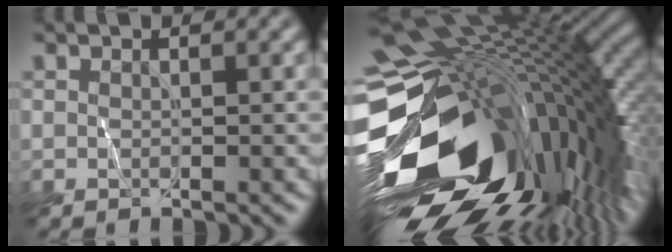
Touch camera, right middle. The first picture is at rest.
{"total": 18.9, "force": [-4.1, 10.7, 15.0], "torque": [-0.274, -0.048, -0.043]}